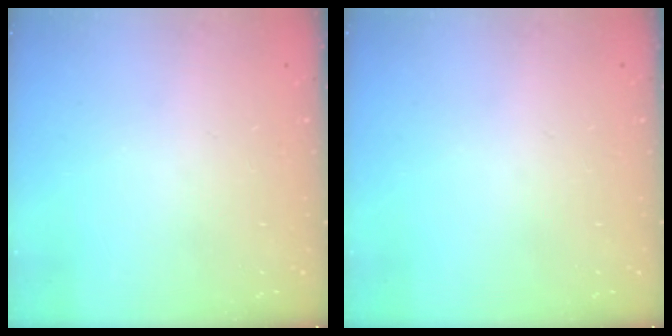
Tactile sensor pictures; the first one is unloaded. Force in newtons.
{"total": 0.0}